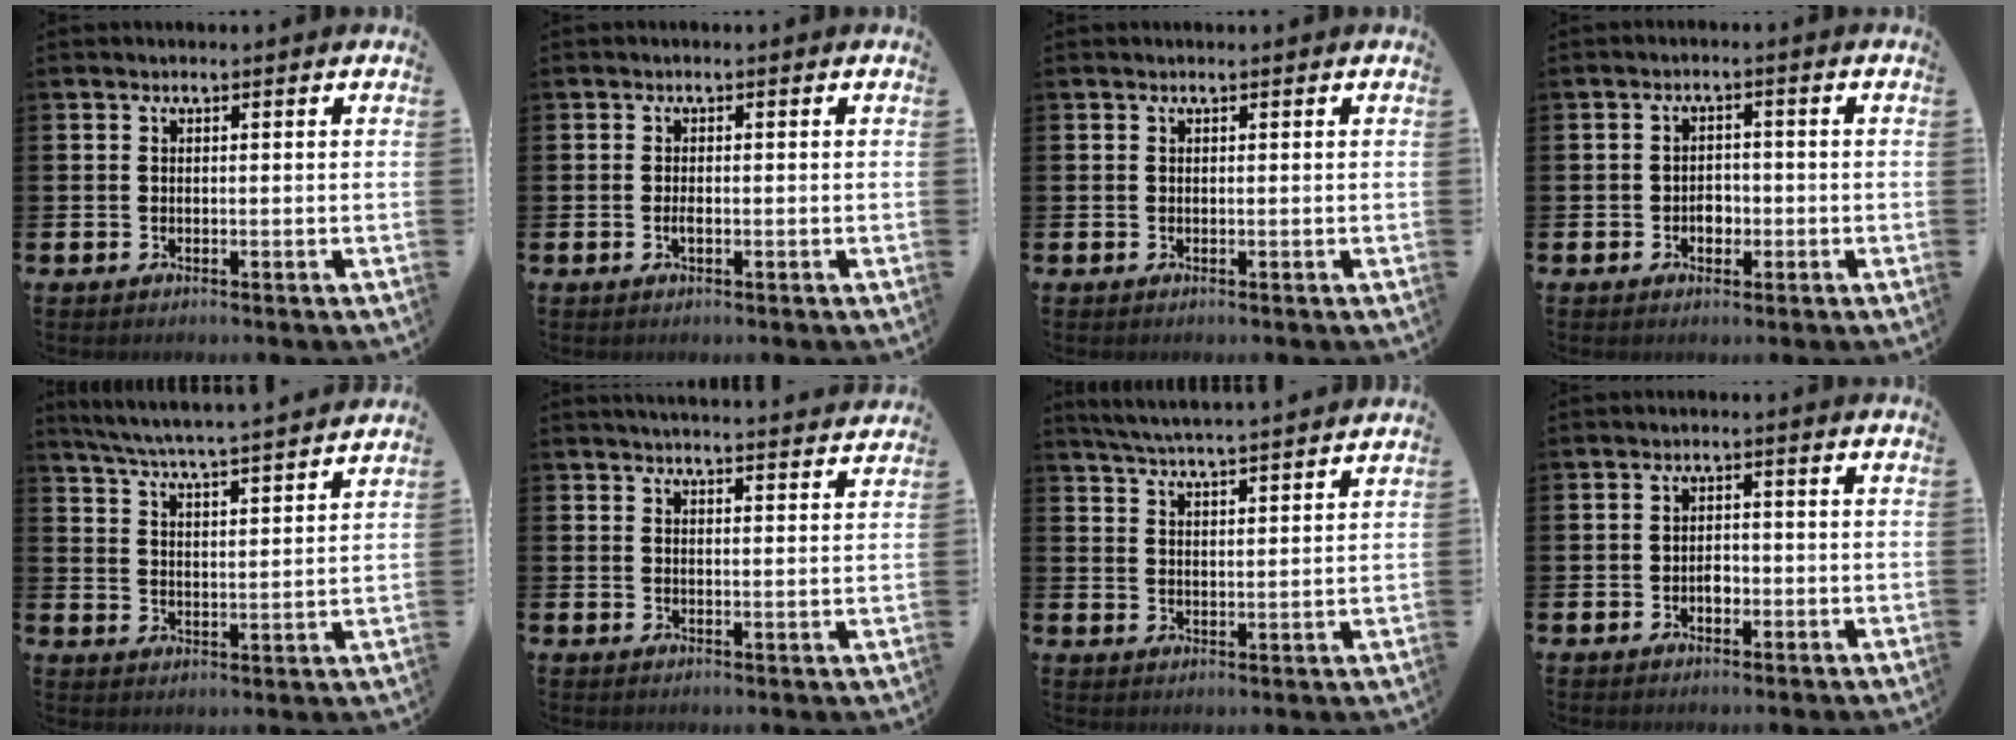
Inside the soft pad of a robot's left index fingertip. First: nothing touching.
{"total": 1.1, "force": [-0.3, 0.4, 1.0], "torque": [-0.017, -0.001, -0.007]}
{"total": 0.0}
{"total": 2.2, "force": [-0.8, 1.7, 1.0], "torque": [-0.012, 0.001, -0.019]}
{"total": 6.2, "force": [6.0, -0.4, 1.6], "torque": [-0.055, -0.048, 0.102]}
{"total": 3.9, "force": [3.9, -0.4, 0.2], "torque": [-0.007, -0.028, 0.068]}
{"total": 5.4, "force": [5.3, -0.3, 0.8], "torque": [-0.036, -0.035, 0.094]}
{"total": 1.7, "force": [-0.6, 1.2, 1.0], "torque": [-0.009, 0.000, -0.015]}